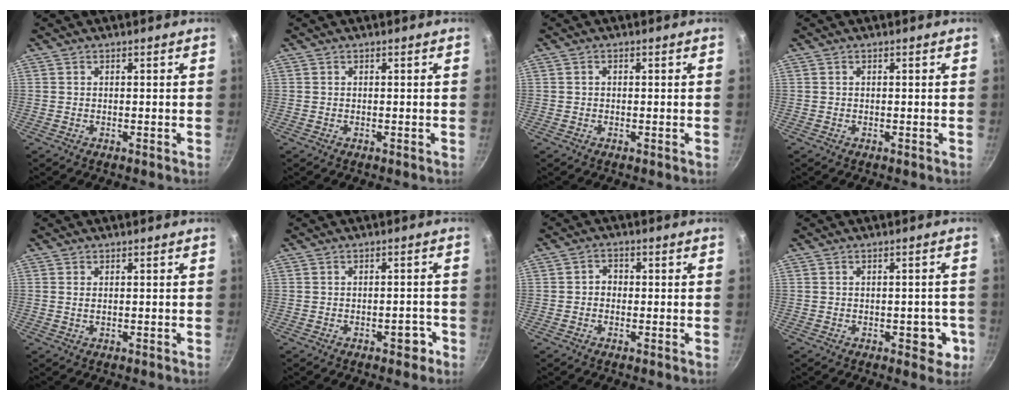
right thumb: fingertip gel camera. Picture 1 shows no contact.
{"total": 0.0}
{"total": 0.7, "force": [0.0, 0.6, 0.4], "torque": [-0.006, 0.005, 0.000]}
{"total": 0.0}
{"total": 0.9, "force": [0.1, 0.5, 0.8], "torque": [-0.015, 0.001, 0.002]}
{"total": 2.7, "force": [-1.4, 1.5, 1.7], "torque": [-0.002, 0.020, -0.012]}
{"total": 2.6, "force": [-0.4, 2.2, 1.3], "torque": [-0.010, 0.011, -0.011]}
{"total": 5.1, "force": [-1.5, 3.1, 3.9], "torque": [-0.014, 0.012, -0.017]}